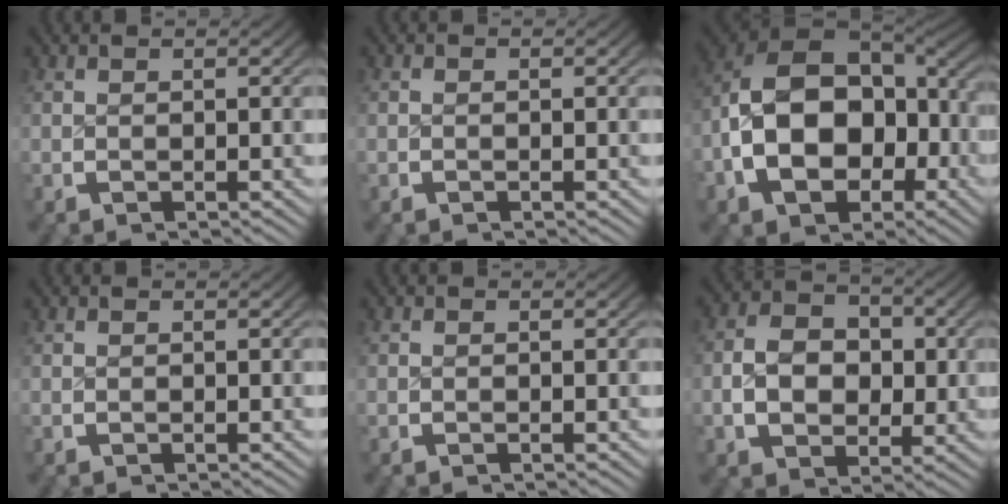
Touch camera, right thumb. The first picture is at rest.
{"total": 1.6, "force": [-1.5, 0.2, -0.6], "torque": [-0.003, -0.008, -0.026]}
{"total": 15.1, "force": [-3.4, 11.0, 9.8], "torque": [-0.238, -0.061, -0.030]}
{"total": 0.0}
{"total": 0.6, "force": [-0.5, -0.1, -0.2], "torque": [-0.001, -0.003, -0.008]}
{"total": 6.6, "force": [-2.1, 5.2, 3.5], "torque": [-0.082, -0.030, -0.028]}